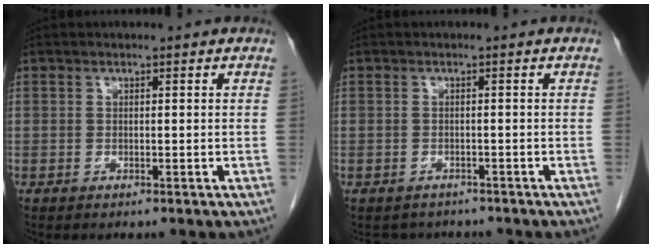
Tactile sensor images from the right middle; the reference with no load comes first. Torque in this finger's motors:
{"motor_torque": [0.02, -0.01, 0.01, 0.04]}